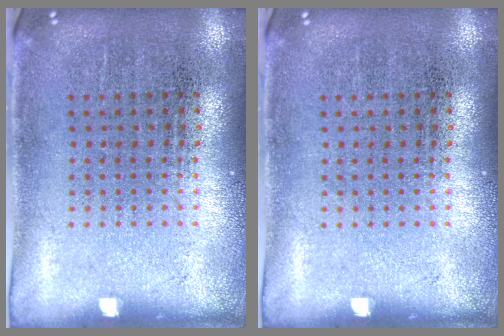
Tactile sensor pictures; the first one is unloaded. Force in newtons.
{"total": 0.0}